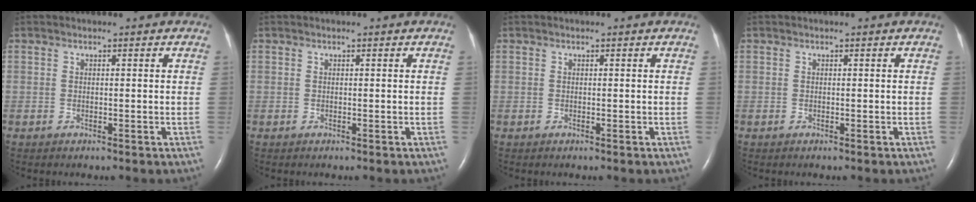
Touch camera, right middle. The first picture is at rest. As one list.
[{"total": 0.0}, {"total": 0.0}, {"total": 0.0}]